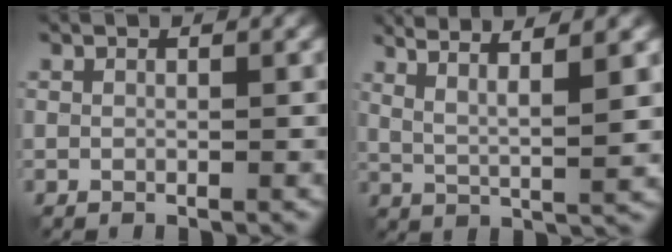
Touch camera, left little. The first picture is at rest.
{"total": 6.1, "force": [3.6, 1.0, 4.8], "torque": [-0.091, 0.007, 0.061]}